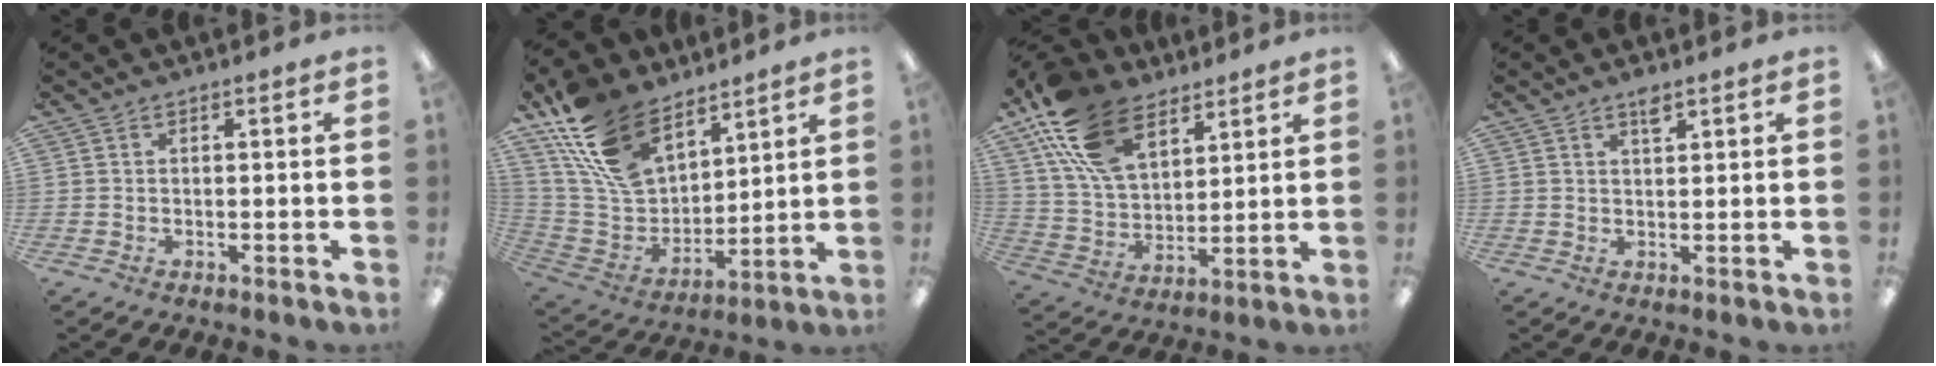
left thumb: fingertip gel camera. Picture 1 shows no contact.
{"total": 20.3, "force": [13.2, 11.1, 10.6], "torque": [-0.241, -0.061, 0.250]}
{"total": 19.3, "force": [11.2, 11.1, 11.2], "torque": [-0.237, -0.037, 0.210]}
{"total": 2.5, "force": [1.9, 0.8, 1.5], "torque": [-0.026, -0.002, 0.032]}